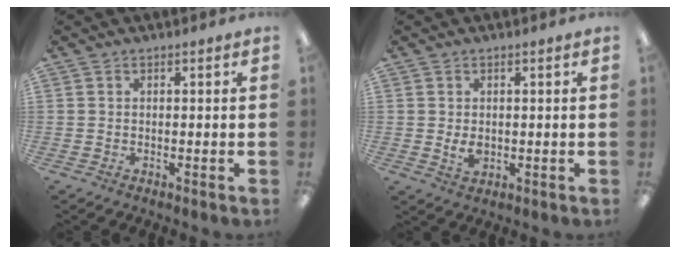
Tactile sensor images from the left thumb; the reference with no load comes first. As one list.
[{"total": 2.7, "force": [0.2, 1.8, 2.0], "torque": [-0.028, -0.001, 0.003]}]